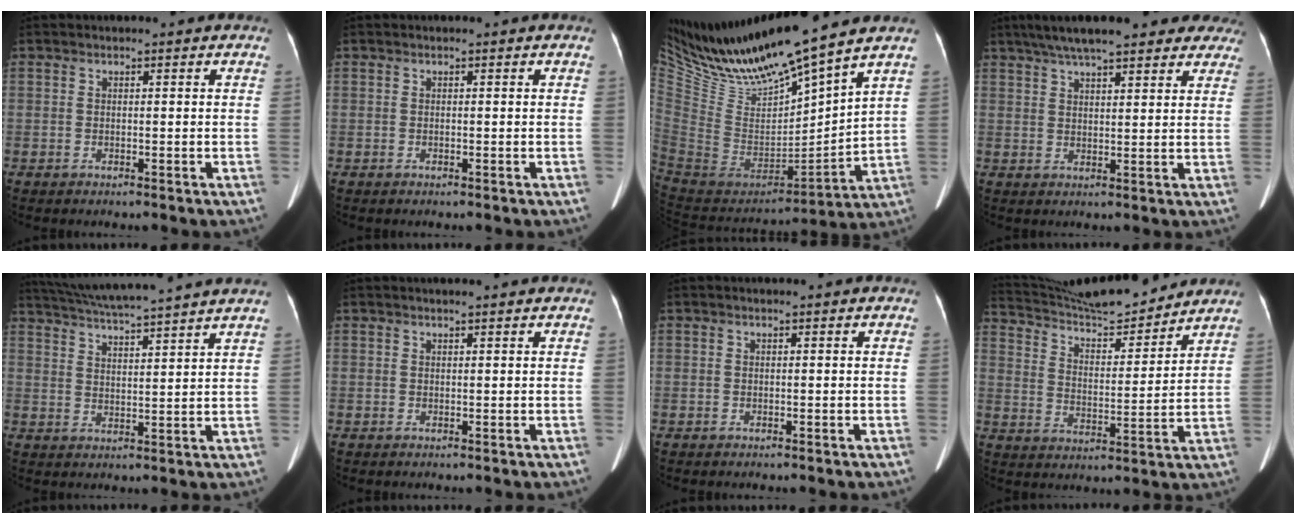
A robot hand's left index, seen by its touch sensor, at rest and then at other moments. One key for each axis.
{"total": 0.0}
{"total": 18.3, "fx": 16.1, "fy": 0.7, "fz": 8.7, "tx": -0.168, "ty": -0.027, "tz": 0.310}
{"total": 20.2, "fx": 16.8, "fy": 4.9, "fz": 10.1, "tx": -0.151, "ty": 0.040, "tz": 0.214}
{"total": 17.7, "fx": 15.9, "fy": -1.2, "fz": 7.8, "tx": -0.145, "ty": 0.006, "tz": 0.227}
{"total": 3.2, "fx": 2.9, "fy": 0.0, "fz": 1.4, "tx": -0.017, "ty": 0.014, "tz": 0.035}
{"total": 1.0, "fx": 0.9, "fy": 0.0, "fz": 0.5, "tx": -0.005, "ty": 0.013, "tz": 0.013}
{"total": 17.8, "fx": 16.8, "fy": 1.0, "fz": 5.5, "tx": -0.102, "ty": 0.003, "tz": 0.267}